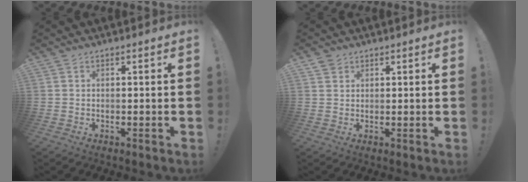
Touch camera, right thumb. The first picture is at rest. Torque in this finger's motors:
{"motor_torque": [-0.07, 0.04, 0.01, -0.06, -0.01]}